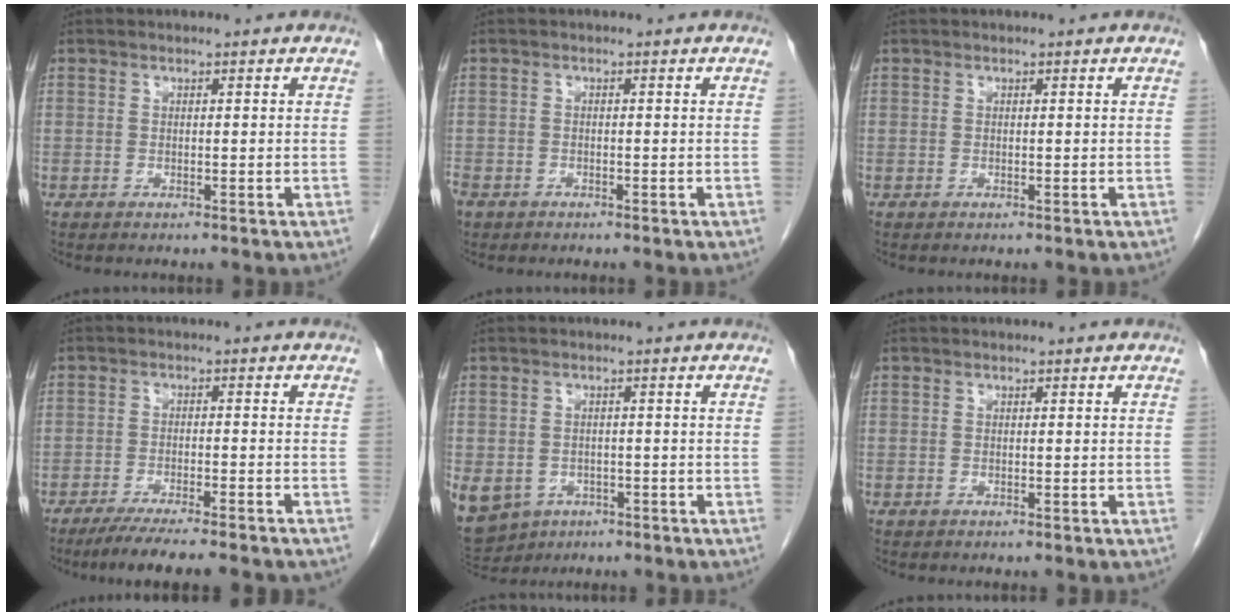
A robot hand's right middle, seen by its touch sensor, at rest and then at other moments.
{"total": 3.7, "force": [-2.6, 2.3, 1.3], "torque": [-0.038, -0.005, -0.047]}
{"total": 0.0}
{"total": 10.7, "force": [-9.1, 0.5, 5.7], "torque": [-0.071, -0.021, -0.136]}
{"total": 16.1, "force": [-7.5, 12.8, 6.4], "torque": [-0.208, -0.011, -0.097]}
{"total": 0.0}